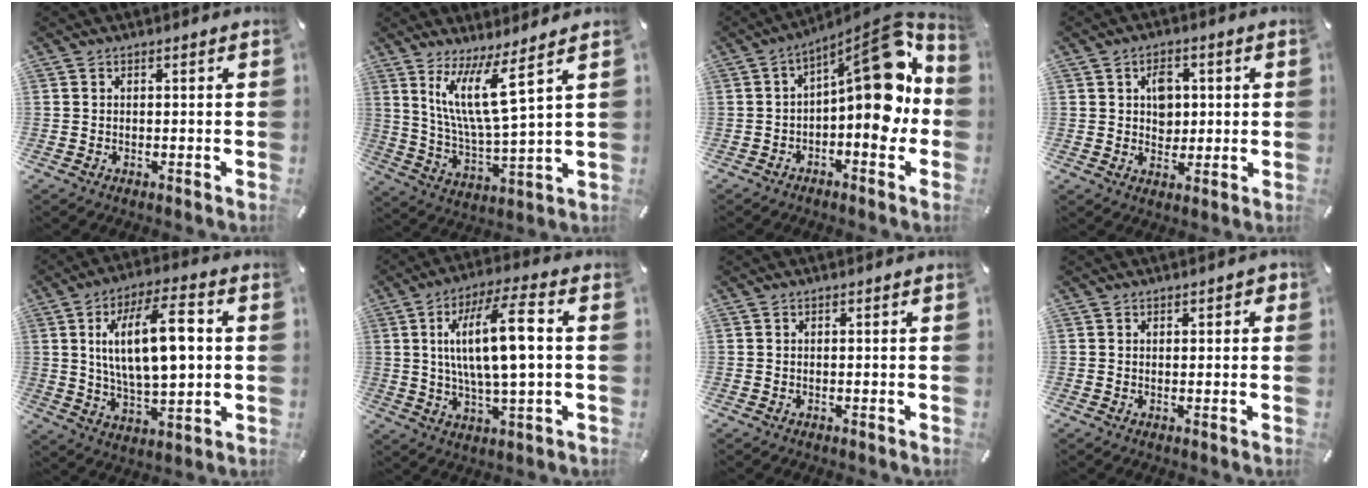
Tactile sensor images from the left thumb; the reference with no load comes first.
{"total": 12.7, "force": [7.3, 1.7, 10.3], "torque": [-0.222, -0.029, 0.122]}
{"total": 17.2, "force": [2.6, 7.3, 15.4], "torque": [-0.188, -0.029, 0.041]}
{"total": 5.8, "force": [1.0, 4.8, 3.1], "torque": [-0.028, -0.005, 0.009]}
{"total": 17.6, "force": [3.1, 7.7, 15.5], "torque": [-0.267, -0.004, 0.045]}
{"total": 15.4, "force": [2.3, 4.3, 14.7], "torque": [-0.276, 0.003, 0.032]}
{"total": 0.0}
{"total": 1.0, "force": [0.5, 0.7, 0.5], "torque": [-0.002, 0.001, 0.006]}